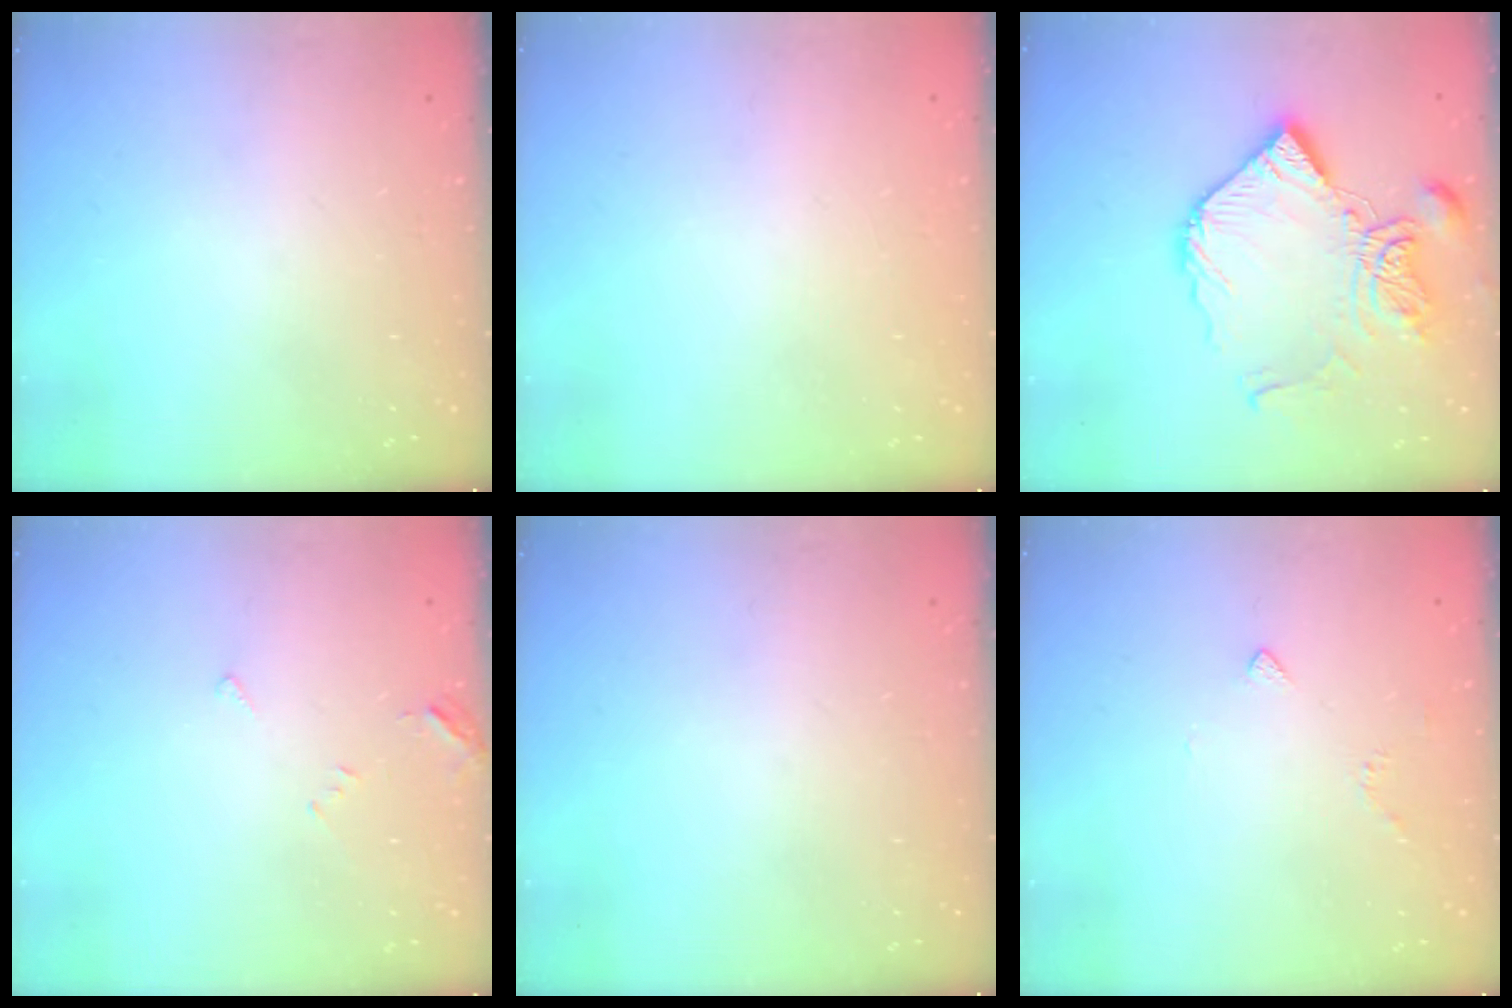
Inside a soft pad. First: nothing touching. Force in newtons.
{"total": 2.0, "press": 2.0, "slide": 0.1}
{"total": 17.8, "press": 17.7, "slide": 2.0}
{"total": 5.1, "press": 5.1, "slide": 0.5}
{"total": 0.0}
{"total": 2.4, "press": 2.4, "slide": 0.6}